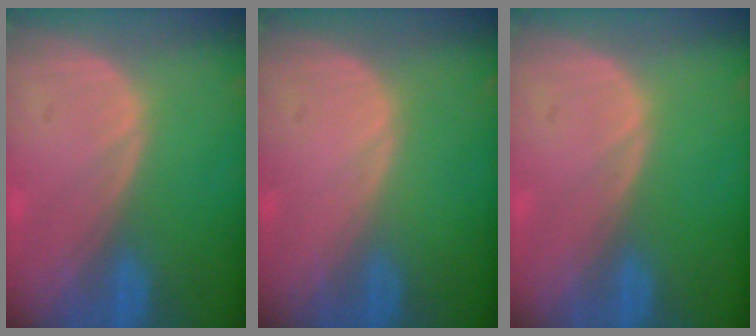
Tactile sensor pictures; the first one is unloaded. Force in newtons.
{"total": 0.0}
{"total": 0.0}